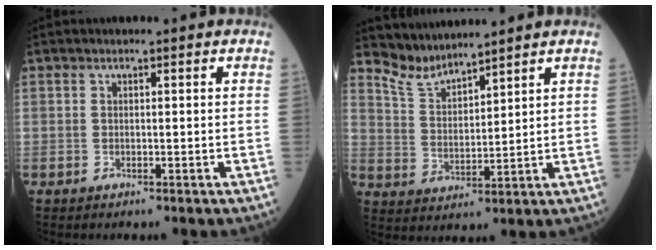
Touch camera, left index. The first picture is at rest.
{"total": 4.9, "force": [4.9, 0.3, 0.0], "torque": [-0.014, -0.004, 0.110]}